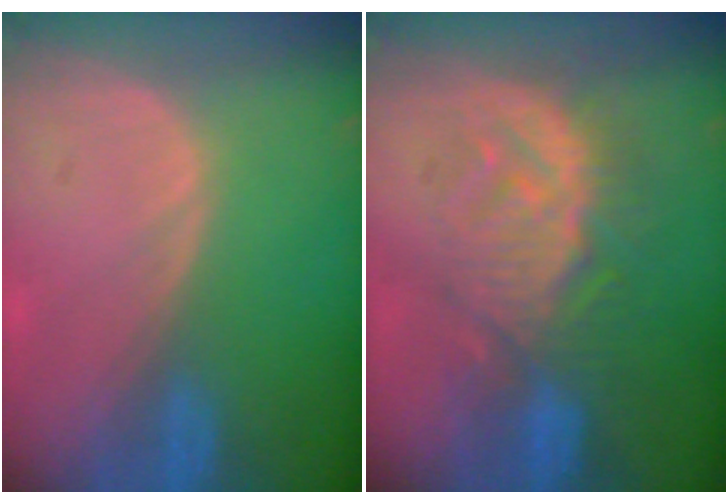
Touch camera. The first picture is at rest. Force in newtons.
{"total": 9.2, "press": 8.8, "slide": 2.6}